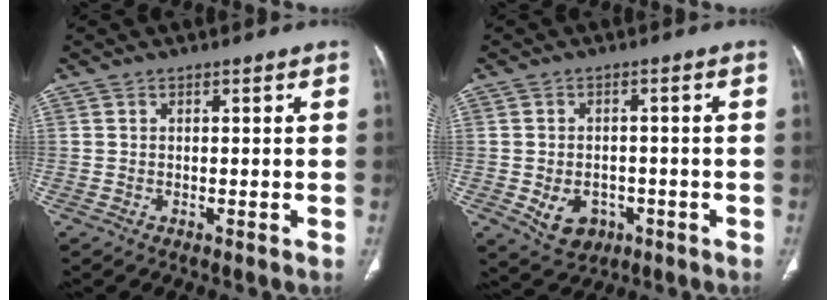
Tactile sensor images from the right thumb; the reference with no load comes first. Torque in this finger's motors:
{"motor_torque": [-0.31, 0.36, 0.17, 0.33, 0.14]}